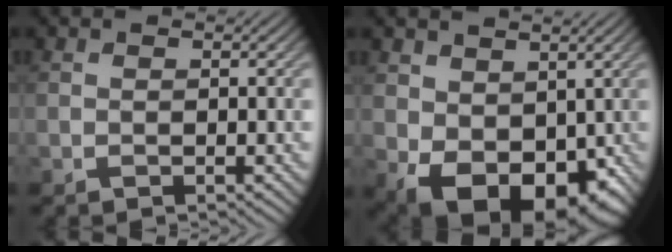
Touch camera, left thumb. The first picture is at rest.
{"total": 10.4, "force": [-1.5, 7.1, 7.4], "torque": [-0.129, -0.043, -0.004]}